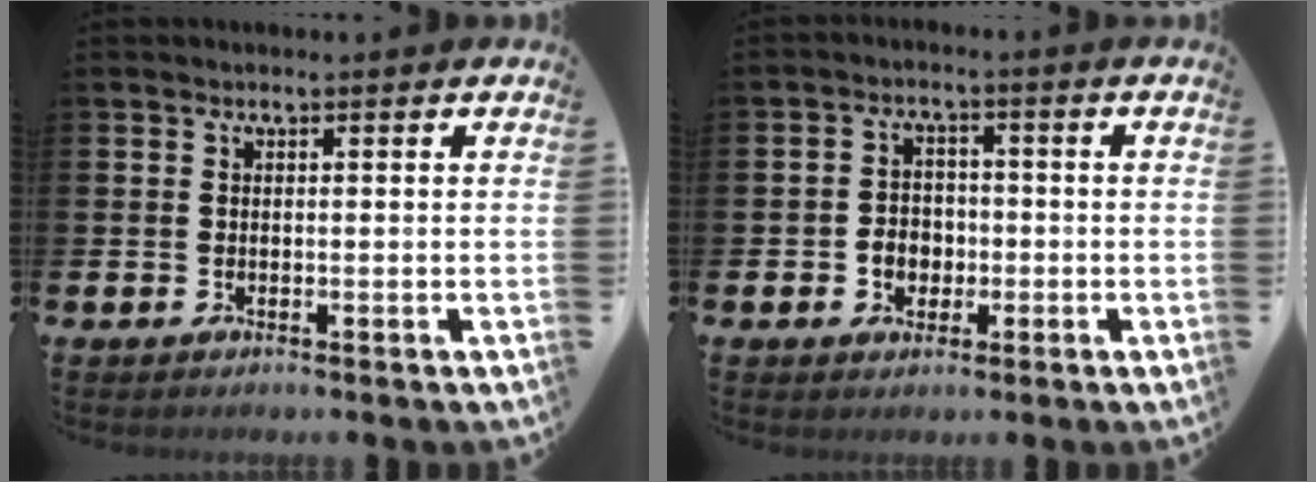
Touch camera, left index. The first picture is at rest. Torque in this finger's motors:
{"motor_torque": [0.49, -0.03, 0.05, 0.06]}